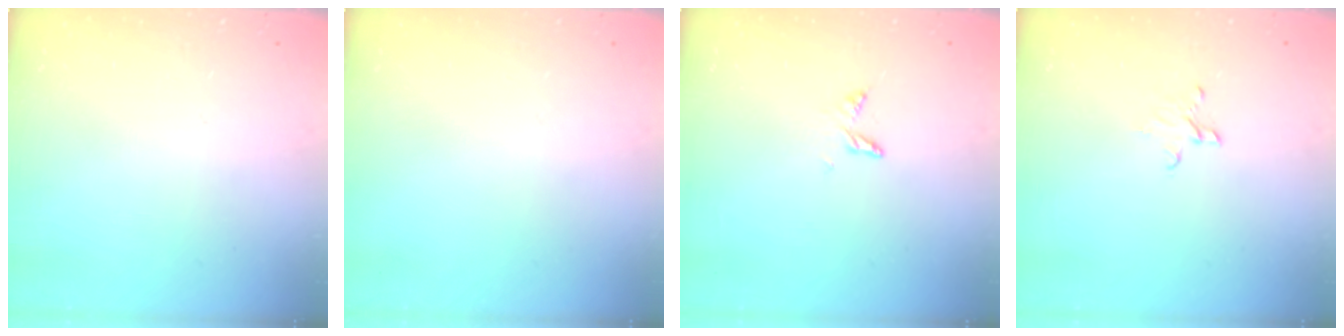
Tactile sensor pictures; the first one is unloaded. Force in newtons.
{"total": 0.0}
{"total": 4.6, "press": 4.6, "slide": 0.5}
{"total": 3.4, "press": 3.3, "slide": 0.2}